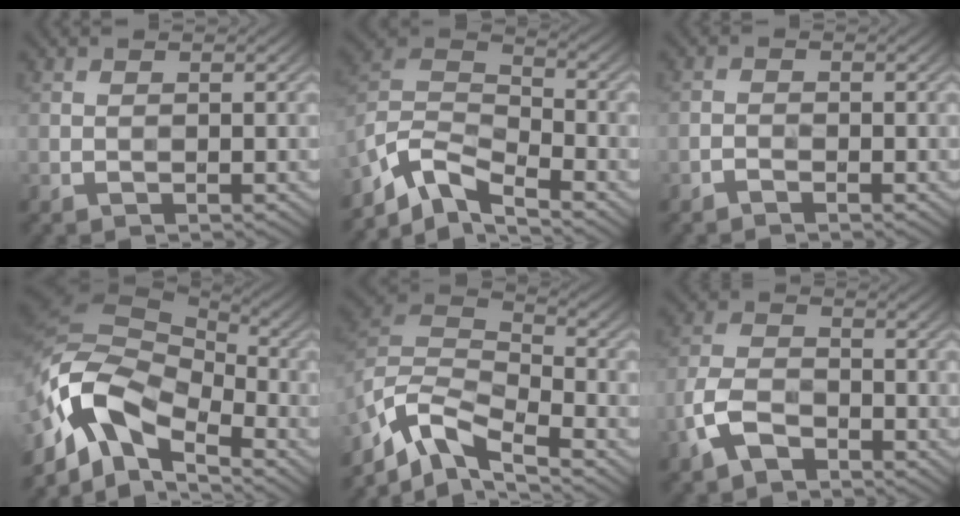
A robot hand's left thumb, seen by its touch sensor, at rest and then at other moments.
{"total": 8.8, "force": [-6.6, 3.1, 5.0], "torque": [-0.108, -0.004, -0.150]}
{"total": 1.0, "force": [-0.9, 0.3, 0.2], "torque": [-0.003, 0.001, -0.021]}
{"total": 13.6, "force": [-6.0, 7.2, 9.8], "torque": [-0.214, -0.006, -0.133]}
{"total": 10.0, "force": [-6.9, 3.8, 6.2], "torque": [-0.138, -0.008, -0.151]}
{"total": 5.9, "force": [-3.4, 3.3, 3.5], "torque": [-0.082, -0.003, -0.081]}